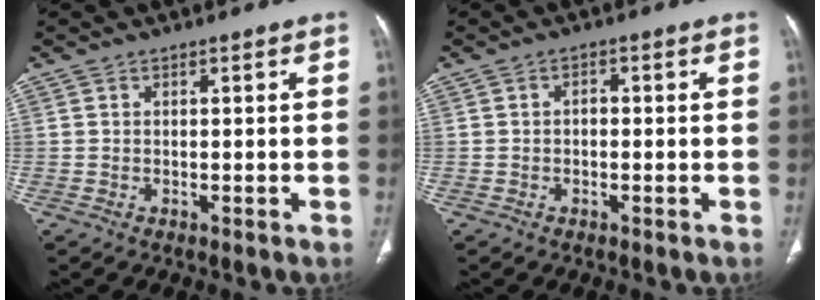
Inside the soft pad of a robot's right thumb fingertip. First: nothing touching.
{"total": 1.3, "force": [-0.2, 0.9, 0.9], "torque": [-0.007, 0.007, -0.006]}